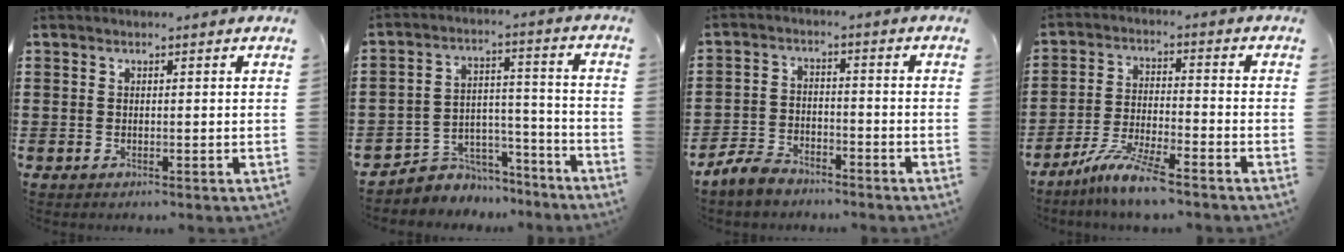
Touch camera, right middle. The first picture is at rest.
{"total": 5.2, "force": [-4.4, 2.7, 0.0], "torque": [-0.007, 0.018, -0.091]}
{"total": 3.7, "force": [-3.4, 1.1, 1.0], "torque": [-0.033, 0.004, -0.074]}
{"total": 8.0, "force": [-6.7, 0.5, 4.3], "torque": [-0.095, -0.008, -0.131]}